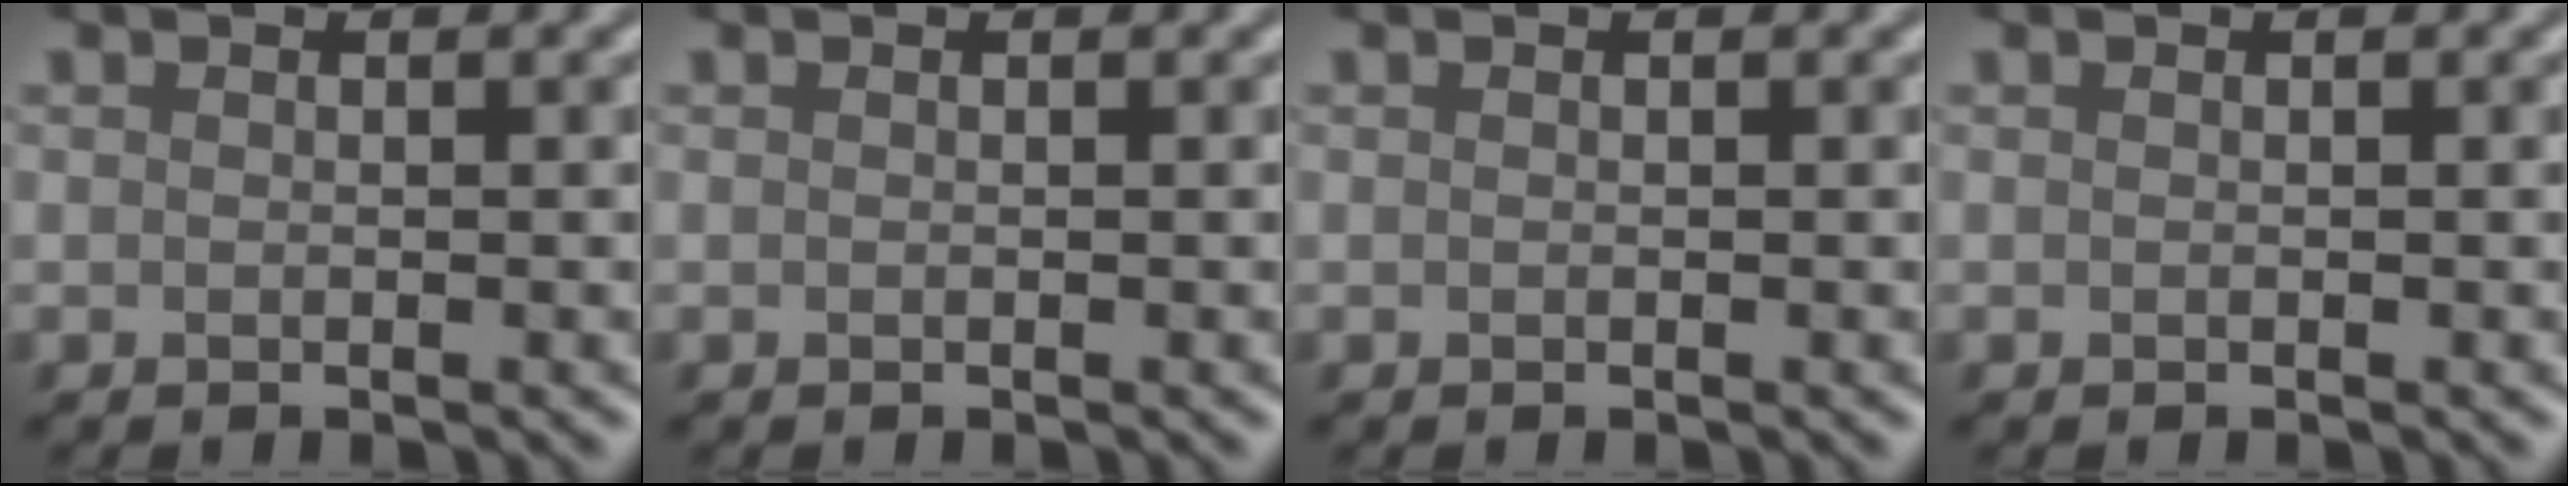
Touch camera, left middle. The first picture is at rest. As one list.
[{"total": 0.0}, {"total": 0.0}, {"total": 0.0}]